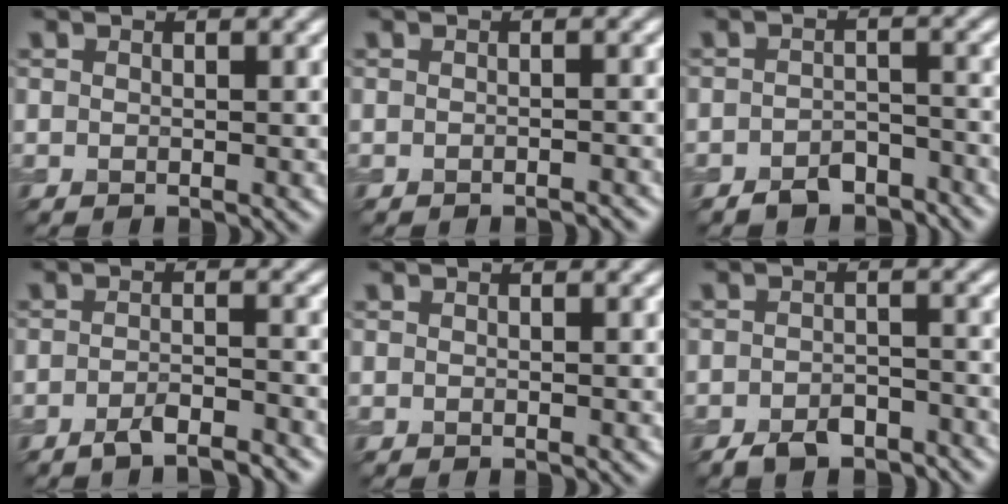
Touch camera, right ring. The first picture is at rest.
{"total": 1.0, "force": [-1.0, 0.1, 0.3], "torque": [-0.001, 0.001, -0.012]}
{"total": 3.7, "force": [-3.0, 1.8, 1.3], "torque": [-0.018, 0.002, -0.053]}
{"total": 3.2, "force": [-2.5, 0.7, 1.8], "torque": [-0.026, 0.003, -0.047]}
{"total": 0.0}
{"total": 3.9, "force": [-3.0, 1.8, 1.7], "torque": [-0.027, 0.000, -0.052]}